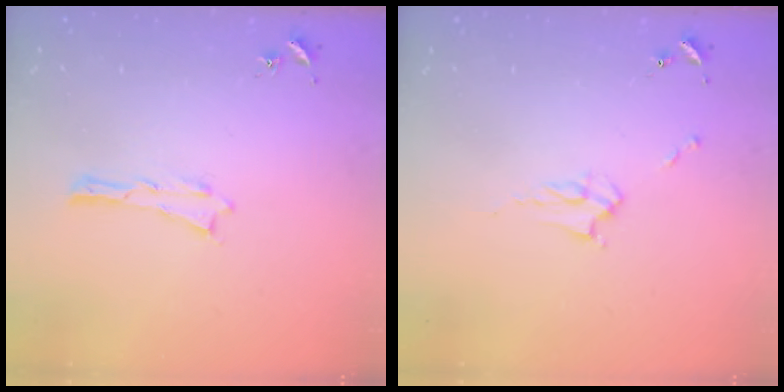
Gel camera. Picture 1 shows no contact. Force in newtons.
{"total": 2.9, "press": 2.9, "slide": 0.4}